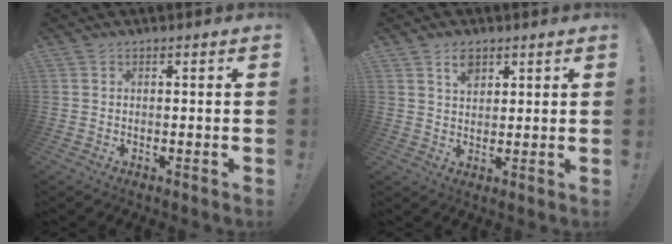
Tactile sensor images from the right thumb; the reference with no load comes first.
{"total": 4.8, "force": [2.8, 2.9, 2.7], "torque": [-0.033, -0.012, 0.048]}